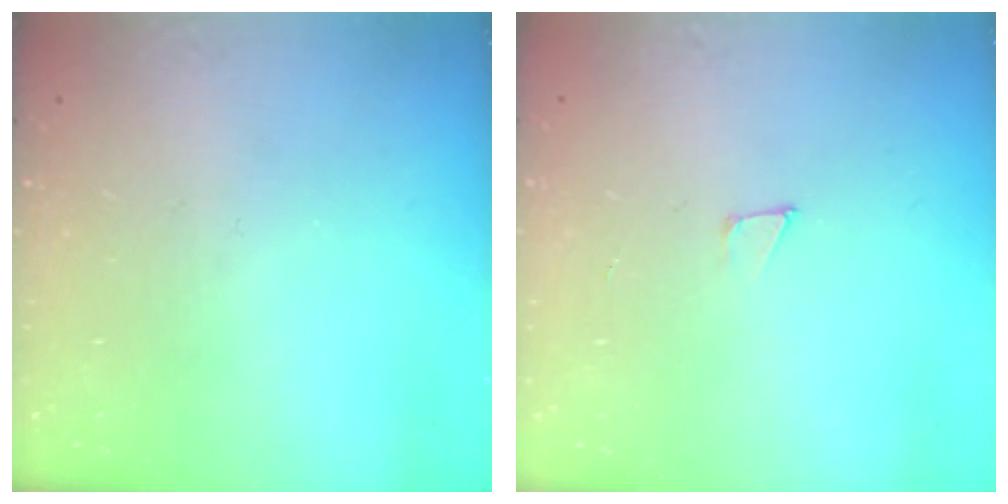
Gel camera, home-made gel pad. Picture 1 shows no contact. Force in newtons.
{"total": 3.2, "press": 3.2, "slide": 0.2}